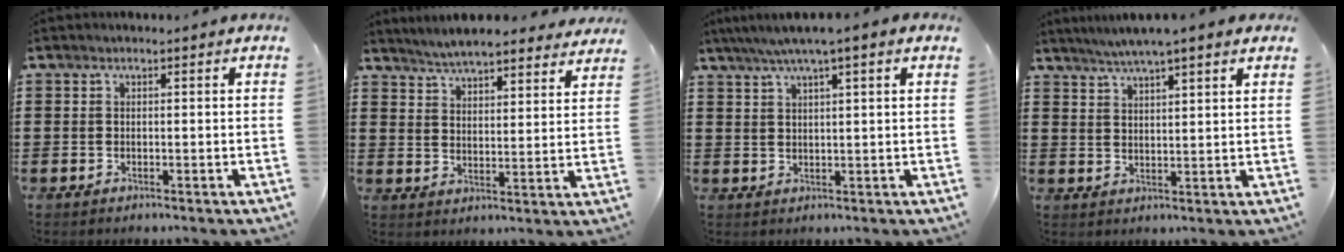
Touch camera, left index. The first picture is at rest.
{"total": 5.1, "force": [5.1, 0.1, 0.6], "torque": [-0.034, -0.023, 0.091]}
{"total": 3.7, "force": [2.3, 0.0, 2.8], "torque": [-0.059, 0.003, 0.041]}
{"total": 4.0, "force": [3.5, -0.3, 1.9], "torque": [-0.047, -0.008, 0.060]}